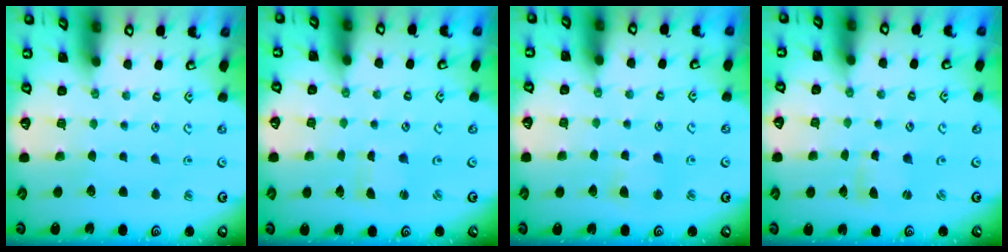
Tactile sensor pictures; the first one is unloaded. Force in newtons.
{"total": 0.9, "press": 0.9, "slide": 0.1}
{"total": 3.6, "press": 3.5, "slide": 0.9}
{"total": 0.8, "press": 0.8, "slide": 0.1}